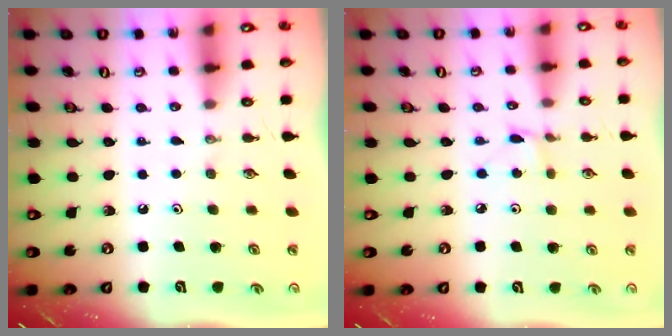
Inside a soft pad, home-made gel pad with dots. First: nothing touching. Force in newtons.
{"total": 2.5, "press": 2.4, "slide": 0.3}